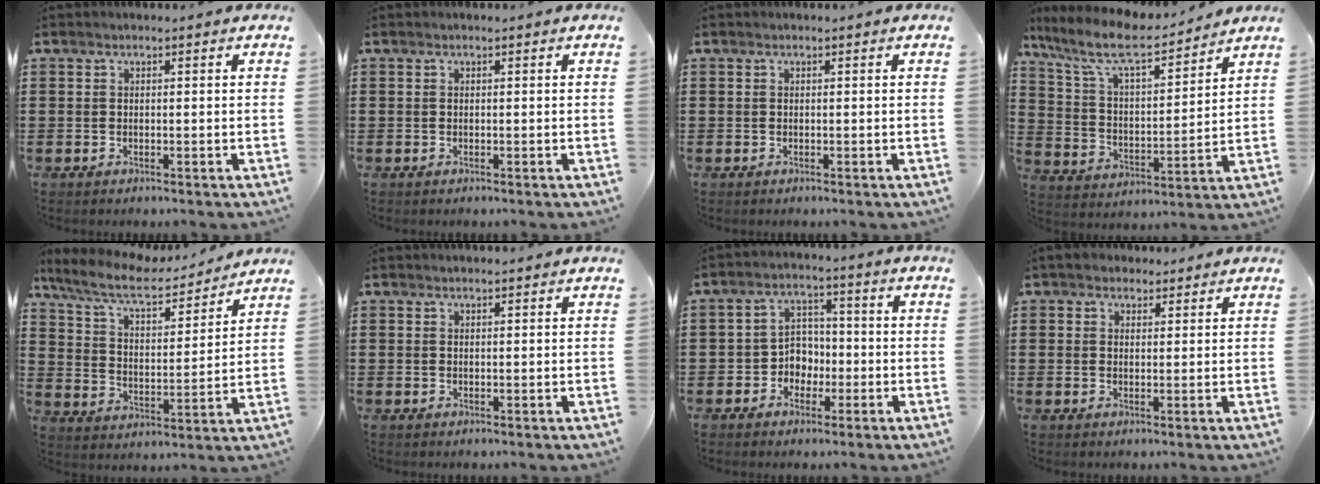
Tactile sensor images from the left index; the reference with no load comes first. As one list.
[{"total": 0.0}, {"total": 0.0}, {"total": 9.5, "force": [7.7, 1.7, 5.2], "torque": [-0.133, -0.039, 0.130]}, {"total": 9.2, "force": [7.7, 2.0, 4.6], "torque": [-0.120, -0.035, 0.131]}, {"total": 0.7, "force": [0.6, 0.2, 0.1], "torque": [-0.004, 0.000, 0.013]}, {"total": 4.4, "force": [-1.8, 3.7, 1.3], "torque": [-0.037, 0.011, -0.039]}, {"total": 2.3, "force": [1.8, 1.3, 0.3], "torque": [-0.005, 0.006, 0.033]}]